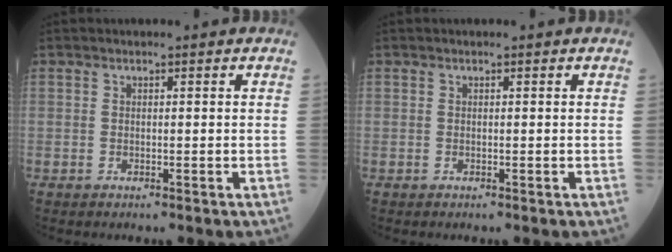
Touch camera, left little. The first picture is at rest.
{"total": 0.0}